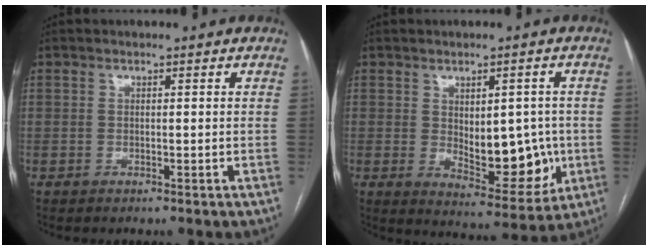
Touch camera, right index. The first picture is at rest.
{"total": 10.7, "force": [-0.6, 4.9, 9.5], "torque": [-0.126, -0.003, 0.012]}